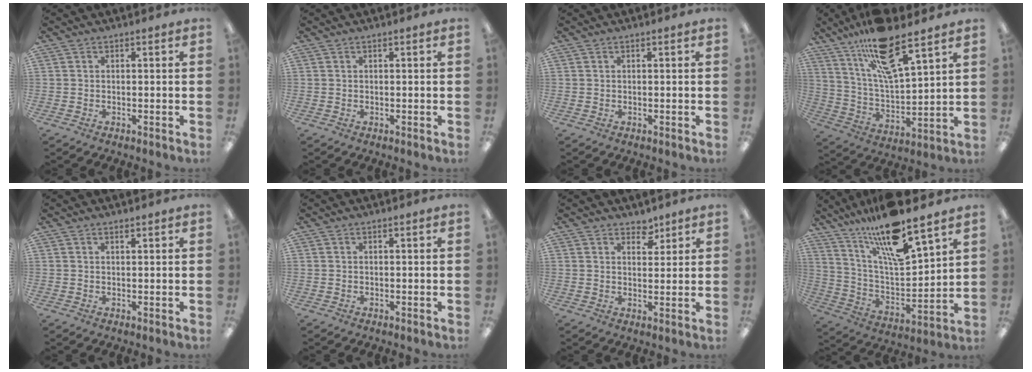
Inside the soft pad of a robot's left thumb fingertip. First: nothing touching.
{"total": 0.0}
{"total": 0.0}
{"total": 16.8, "force": [11.9, 4.4, 11.0], "torque": [-0.200, -0.051, 0.198]}
{"total": 0.9, "force": [0.8, 0.1, 0.3], "torque": [-0.007, 0.000, 0.015]}
{"total": 0.0}
{"total": 3.8, "force": [3.1, 1.9, 0.8], "torque": [0.002, -0.019, 0.055]}
{"total": 17.1, "force": [13.8, 2.7, 9.8], "torque": [-0.187, -0.090, 0.233]}